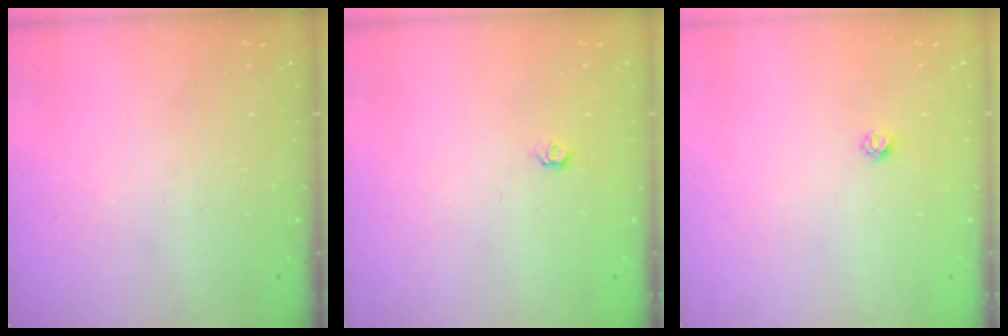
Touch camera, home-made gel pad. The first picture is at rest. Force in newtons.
{"total": 4.0, "press": 3.9, "slide": 0.7}
{"total": 2.3, "press": 2.3, "slide": 0.2}